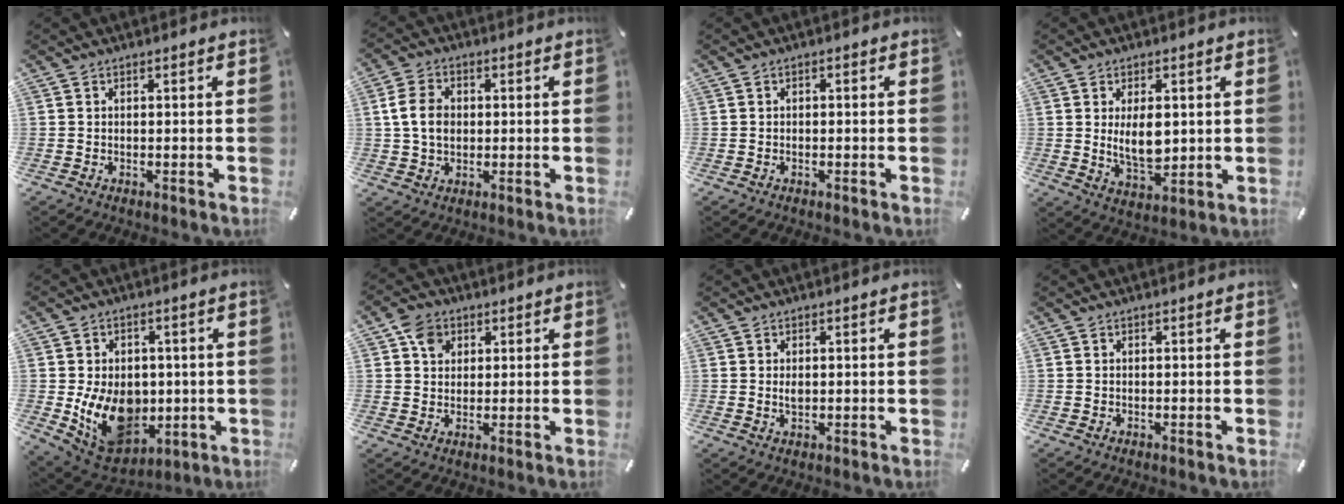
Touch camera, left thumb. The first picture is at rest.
{"total": 7.8, "force": [0.6, 6.3, 4.5], "torque": [-0.096, 0.006, 0.008]}
{"total": 0.6, "force": [-0.3, 0.3, 0.4], "torque": [-0.006, 0.002, -0.006]}
{"total": 8.6, "force": [1.2, 4.9, 7.0], "torque": [-0.123, -0.012, 0.013]}
{"total": 14.8, "force": [-1.8, 11.5, 9.1], "torque": [-0.170, -0.002, -0.023]}
{"total": 6.2, "force": [2.1, 5.3, 2.3], "torque": [-0.032, 0.006, 0.039]}
{"total": 1.5, "force": [0.3, 1.0, 1.1], "torque": [-0.025, 0.005, 0.004]}
{"total": 0.0}